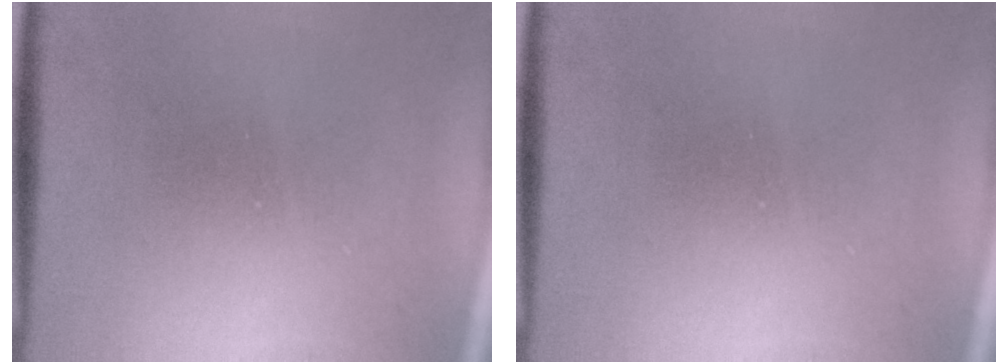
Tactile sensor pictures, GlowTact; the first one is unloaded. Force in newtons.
{"total": 0.0}